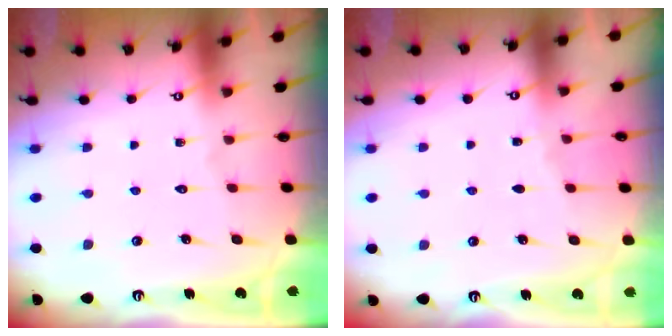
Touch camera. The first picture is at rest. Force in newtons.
{"total": 2.5, "press": 2.5, "slide": 0.4}